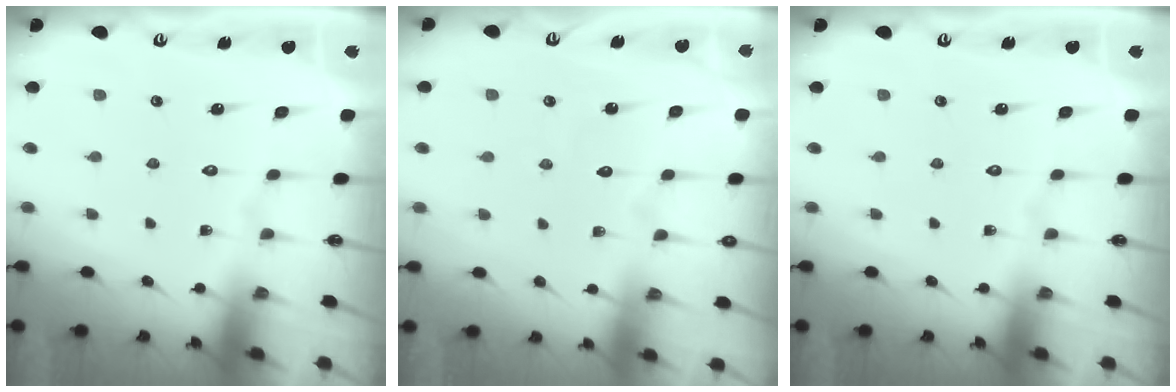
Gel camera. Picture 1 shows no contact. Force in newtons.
{"total": 2.1, "press": 2.1, "slide": 0.2}
{"total": 0.0}